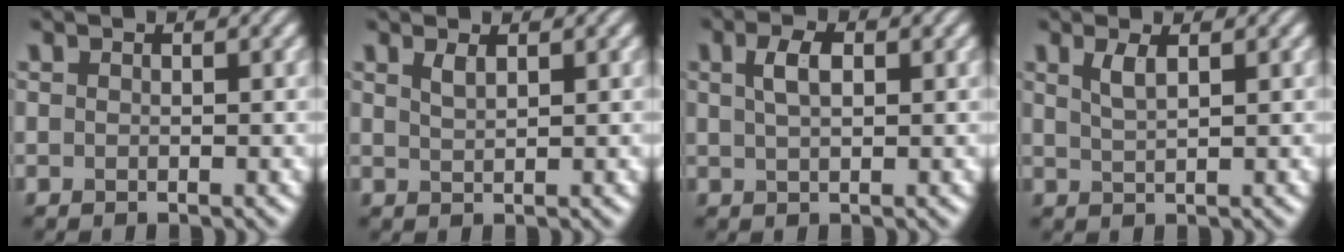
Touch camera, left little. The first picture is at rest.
{"total": 1.2, "force": [0.8, 0.3, 0.8], "torque": [-0.017, 0.001, 0.016]}
{"total": 2.5, "force": [0.9, 1.2, 2.1], "torque": [-0.041, 0.005, 0.015]}
{"total": 1.7, "force": [0.9, 0.5, 1.4], "torque": [-0.028, 0.001, 0.018]}